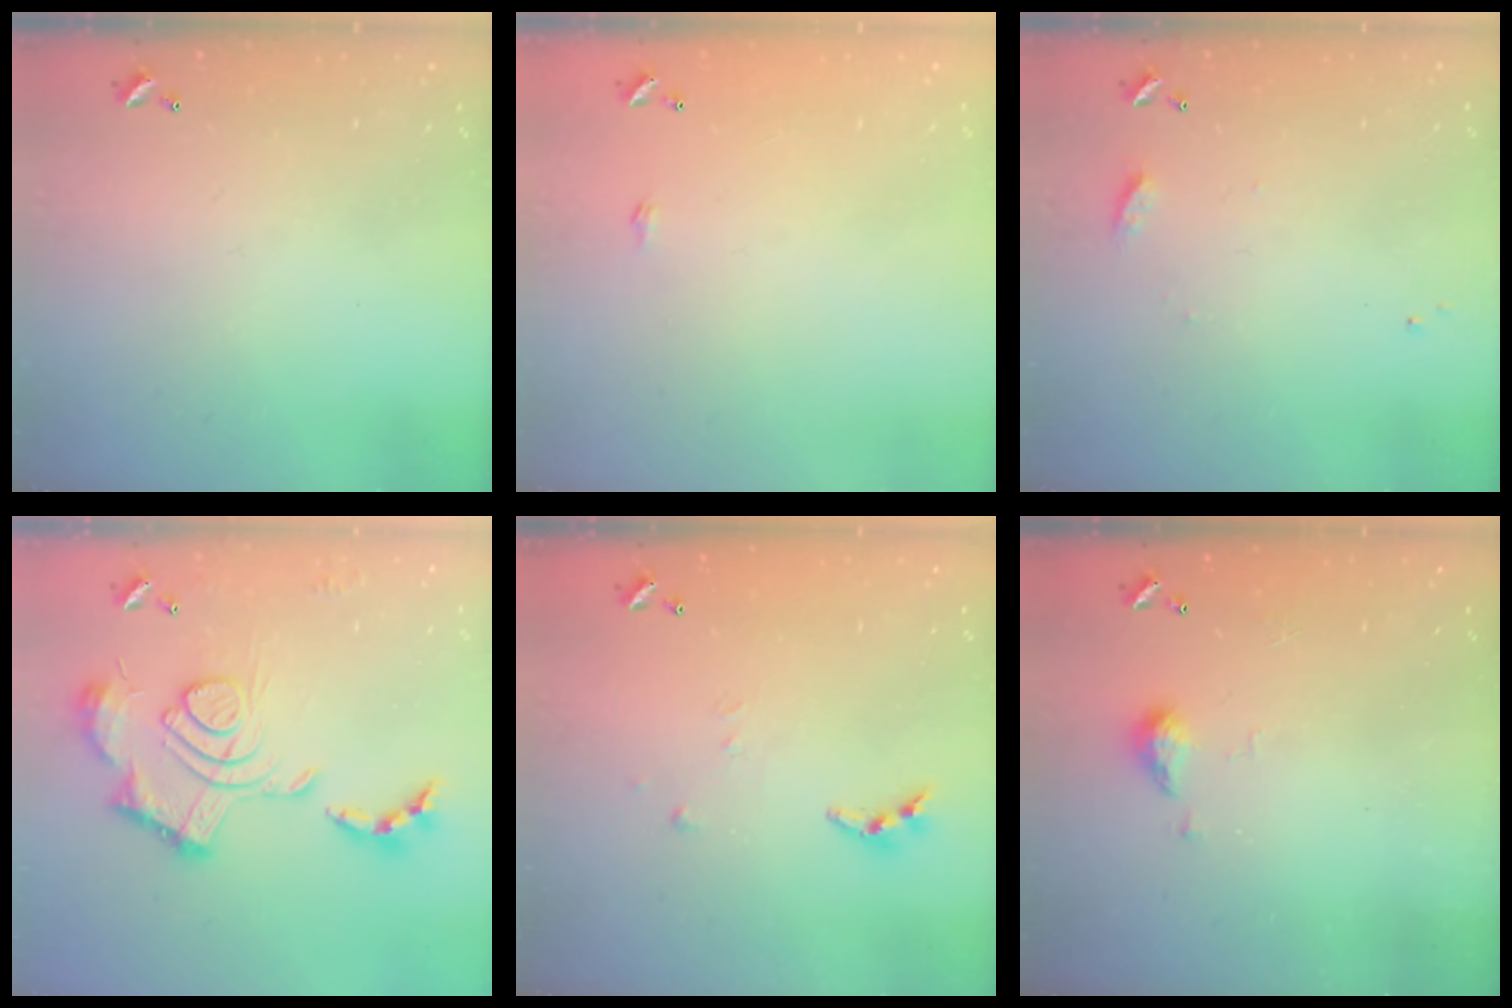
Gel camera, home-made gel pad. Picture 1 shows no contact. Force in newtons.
{"total": 0.6, "press": 0.6, "slide": 0.2}
{"total": 7.2, "press": 7.2, "slide": 0.7}
{"total": 2.4, "press": 1.9, "slide": 1.5}
{"total": 4.7, "press": 4.7, "slide": 0.3}
{"total": 3.8, "press": 3.7, "slide": 0.6}